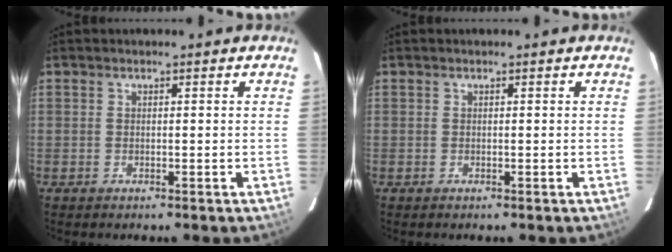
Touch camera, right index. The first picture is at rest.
{"total": 0.0}